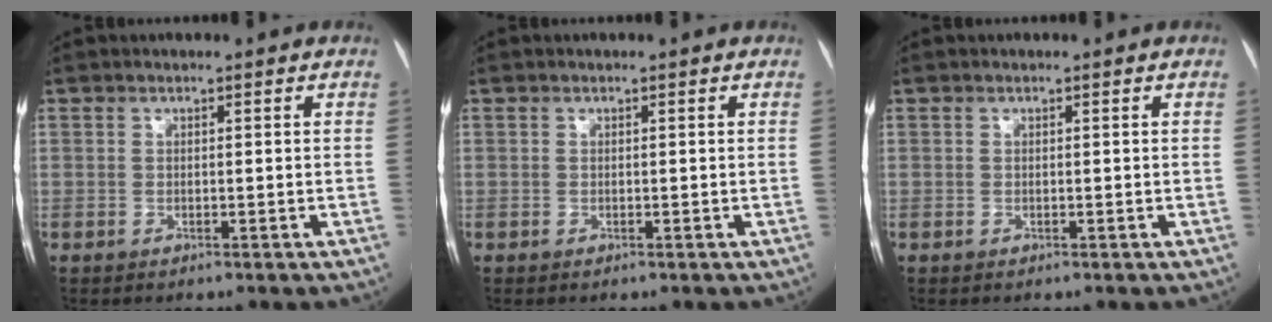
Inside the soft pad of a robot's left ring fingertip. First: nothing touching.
{"total": 0.0}
{"total": 0.0}